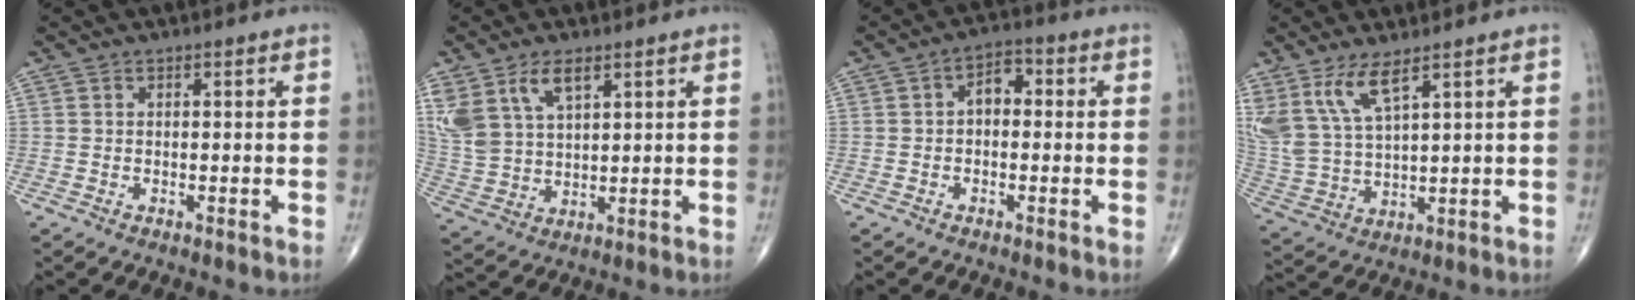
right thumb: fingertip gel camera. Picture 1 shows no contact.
{"total": 11.6, "force": [6.1, 6.3, 7.6], "torque": [-0.159, -0.014, 0.133]}
{"total": 4.6, "force": [0.1, 2.9, 3.5], "torque": [-0.039, 0.016, -0.010]}
{"total": 10.8, "force": [6.6, 3.6, 7.8], "torque": [-0.172, -0.027, 0.151]}